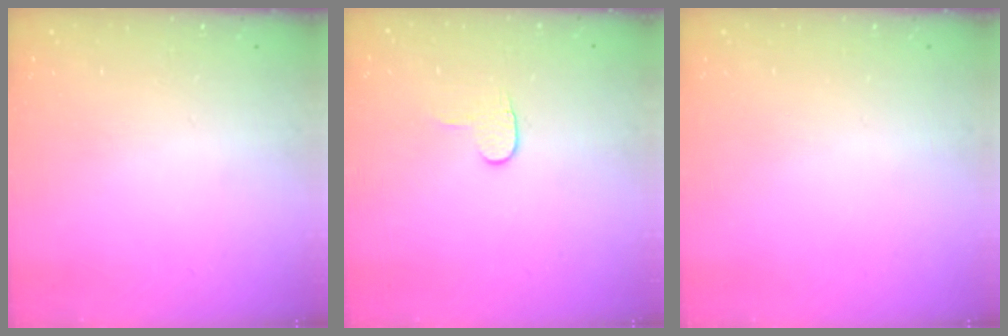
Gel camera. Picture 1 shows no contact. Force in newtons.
{"total": 4.5, "press": 4.5, "slide": 0.4}
{"total": 0.0}